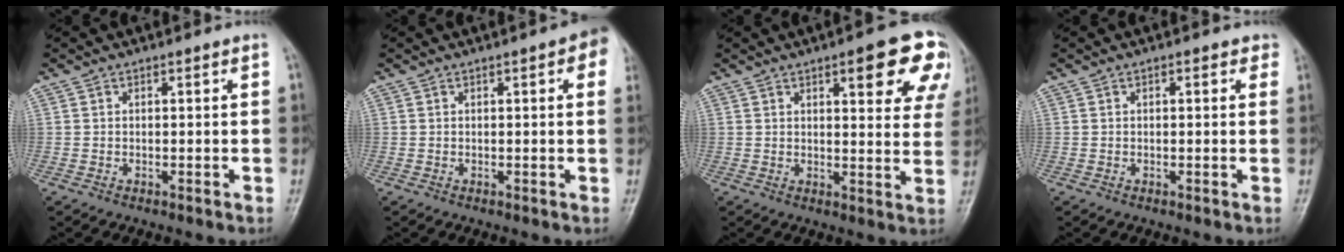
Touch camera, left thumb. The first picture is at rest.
{"total": 4.5, "force": [1.6, 1.3, 4.0], "torque": [-0.036, 0.004, 0.010]}
{"total": 13.5, "force": [6.6, 4.3, 11.0], "torque": [-0.093, -0.023, 0.073]}
{"total": 1.7, "force": [0.8, 0.9, 1.2], "torque": [-0.005, 0.001, 0.005]}